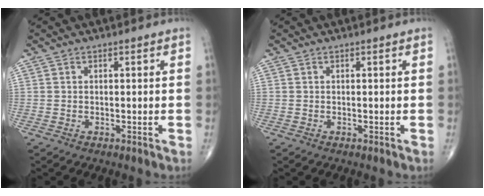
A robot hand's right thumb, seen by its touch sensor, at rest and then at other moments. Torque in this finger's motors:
{"motor_torque": [0.02, 0.01, -0.01, 0.01, 0.00]}